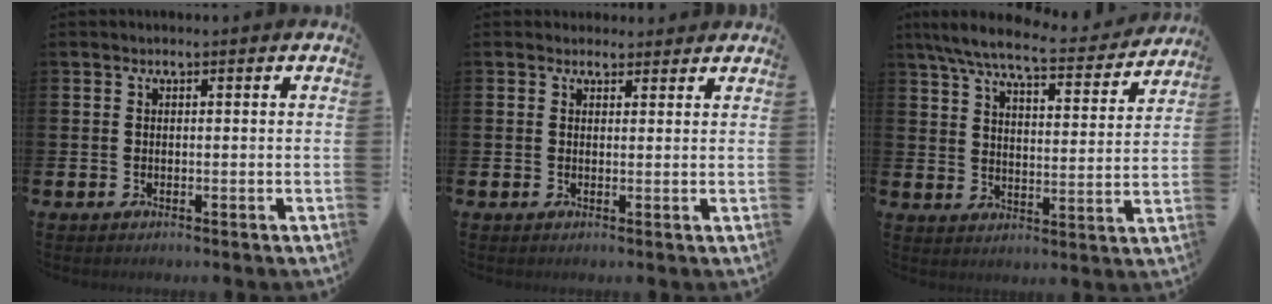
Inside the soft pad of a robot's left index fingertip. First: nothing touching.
{"total": 2.0, "force": [1.9, 0.8, -0.1], "torque": [0.016, -0.007, 0.031]}
{"total": 7.9, "force": [7.0, 1.3, 3.4], "torque": [-0.086, -0.039, 0.122]}